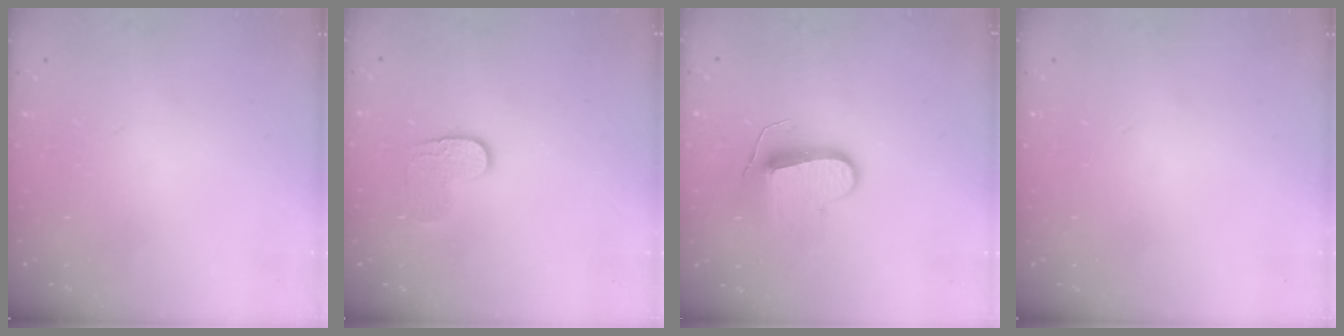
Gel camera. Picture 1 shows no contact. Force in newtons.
{"total": 5.7, "press": 5.7, "slide": 0.3}
{"total": 10.2, "press": 10.2, "slide": 0.3}
{"total": 0.0}